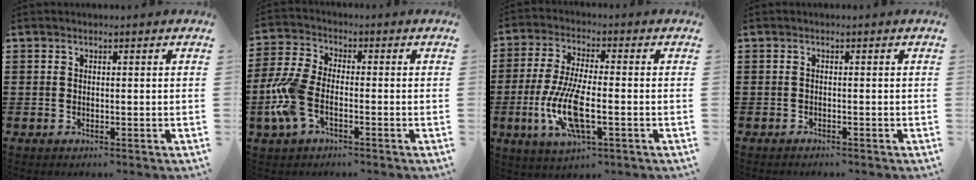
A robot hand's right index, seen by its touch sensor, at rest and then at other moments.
{"total": 7.9, "force": [-2.7, 4.2, 6.1], "torque": [-0.154, -0.001, -0.055]}
{"total": 10.4, "force": [-3.1, 3.5, 9.3], "torque": [-0.205, -0.015, -0.057]}
{"total": 0.6, "force": [-0.6, 0.0, 0.1], "torque": [-0.003, -0.002, -0.013]}